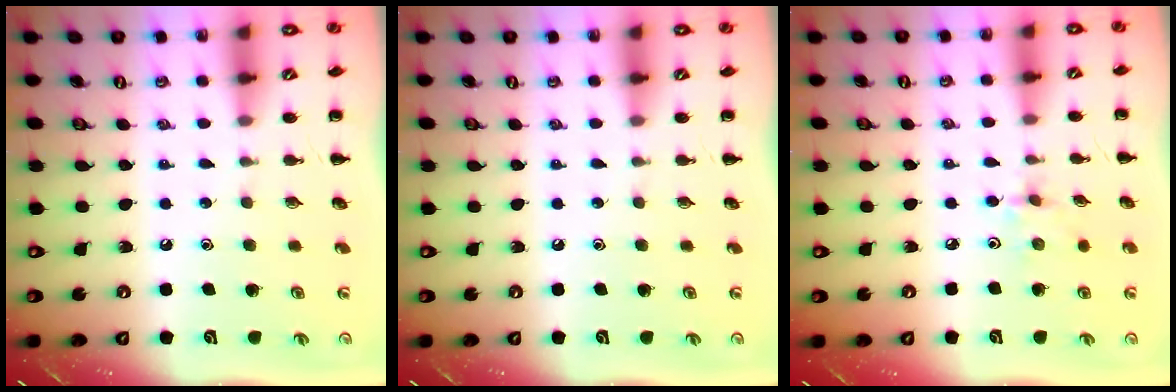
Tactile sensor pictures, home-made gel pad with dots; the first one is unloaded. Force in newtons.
{"total": 0.0}
{"total": 2.9, "press": 2.7, "slide": 0.9}